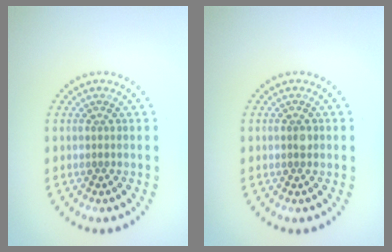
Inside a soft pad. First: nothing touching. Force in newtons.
{"total": 1.0, "press": 1.0, "slide": 0.1}